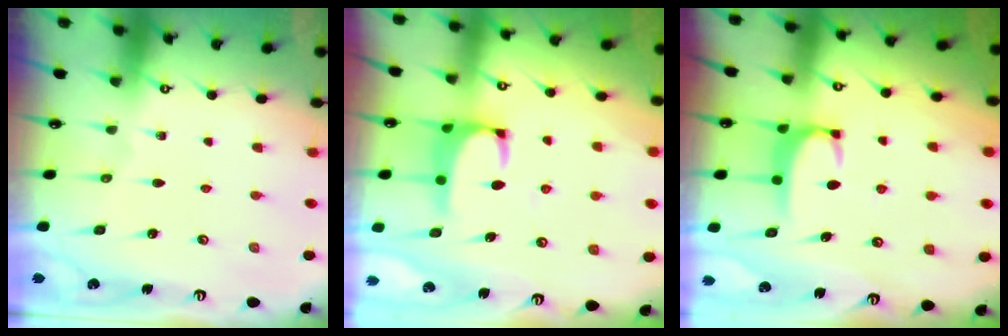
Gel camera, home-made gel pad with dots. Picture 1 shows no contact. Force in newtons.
{"total": 1.2, "press": 1.2, "slide": 0.4}
{"total": 1.9, "press": 1.8, "slide": 0.5}